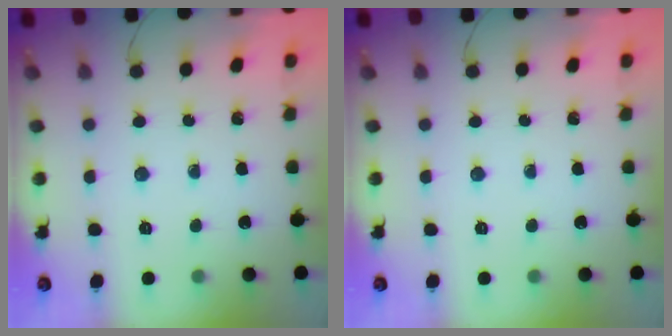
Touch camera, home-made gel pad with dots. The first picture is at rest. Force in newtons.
{"total": 0.0}